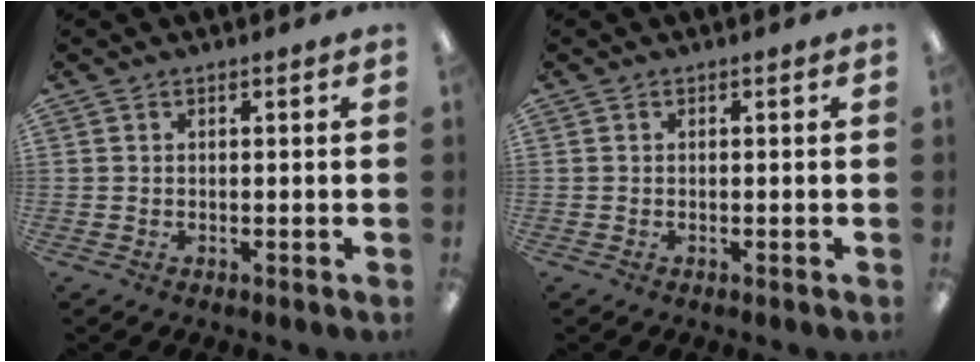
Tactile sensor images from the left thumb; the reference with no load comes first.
{"total": 0.0}